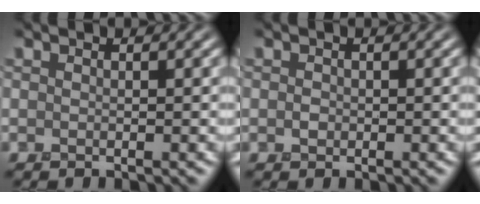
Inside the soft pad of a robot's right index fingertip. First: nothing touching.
{"total": 0.6, "force": [0.0, 0.6, 0.2], "torque": [-0.004, 0.000, -0.005]}